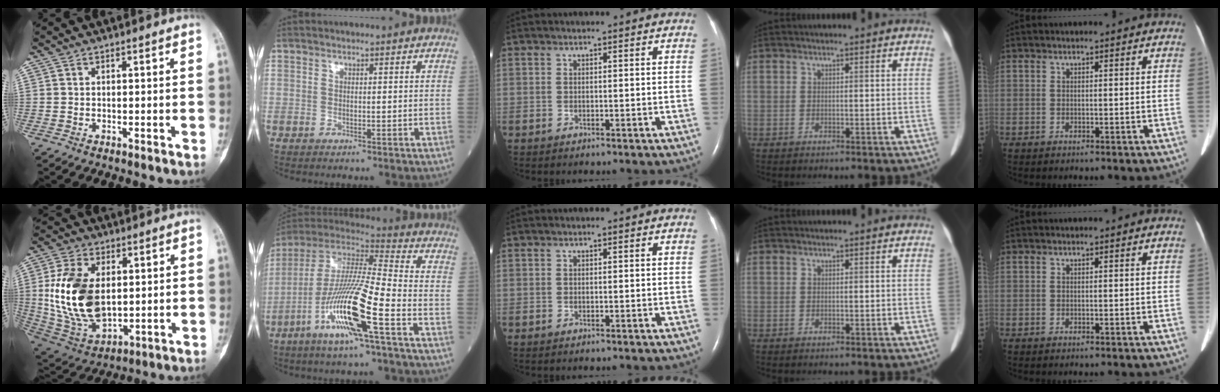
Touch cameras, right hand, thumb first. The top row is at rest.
{"thumb": {"total": 18.2, "force": [2.0, 11.2, 14.2], "torque": [-0.262, -0.011, 0.053]}, "index": {"total": 17.2, "force": [-7.0, 0.7, 15.6], "torque": [-0.322, -0.014, -0.137]}}